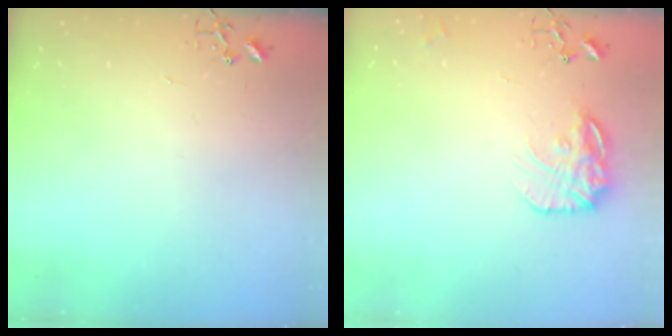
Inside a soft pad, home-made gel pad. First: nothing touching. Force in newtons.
{"total": 13.7, "press": 13.7, "slide": 0.9}